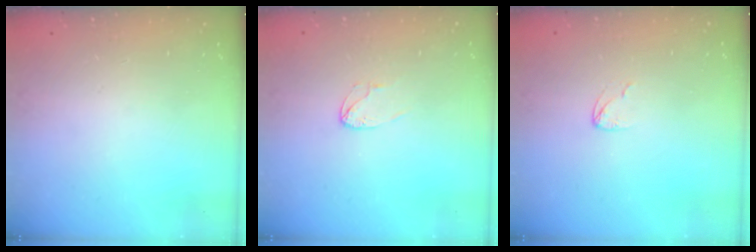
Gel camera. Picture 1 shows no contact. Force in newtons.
{"total": 3.9, "press": 3.9, "slide": 0.3}
{"total": 3.0, "press": 2.9, "slide": 0.2}